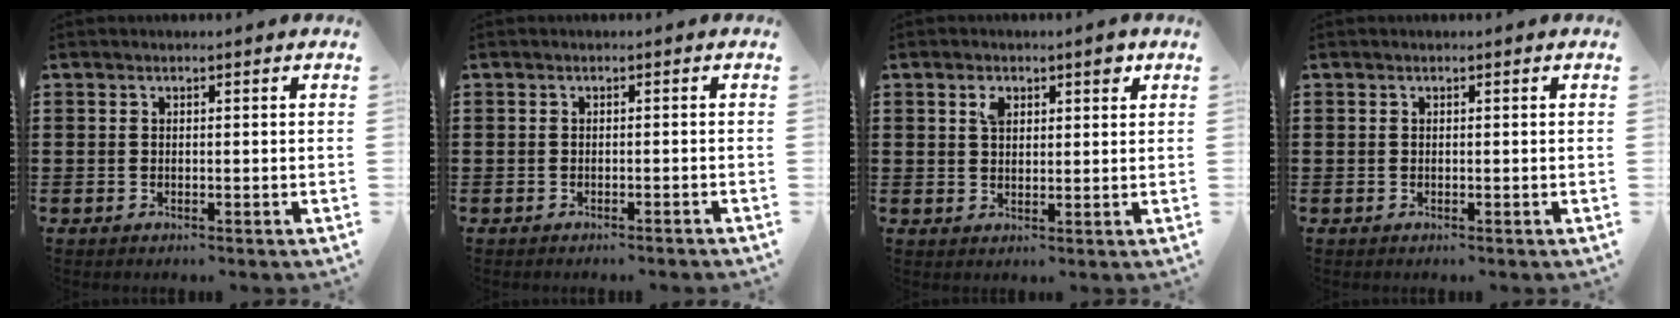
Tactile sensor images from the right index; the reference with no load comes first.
{"total": 0.7, "force": [-0.6, -0.1, 0.2], "torque": [-0.006, -0.002, -0.012]}
{"total": 3.1, "force": [1.6, 1.6, 2.1], "torque": [-0.023, -0.004, 0.023]}
{"total": 0.0}